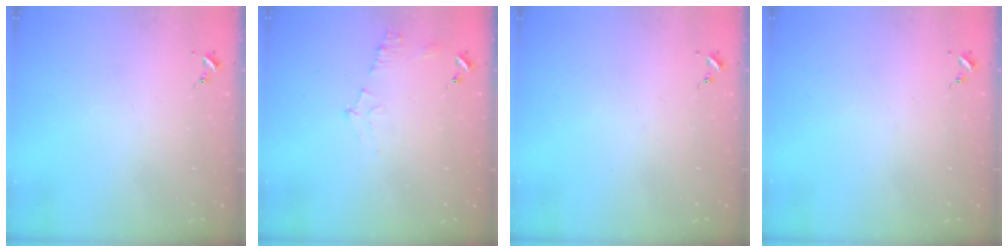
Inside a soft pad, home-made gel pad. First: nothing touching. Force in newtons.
{"total": 6.4, "press": 6.4, "slide": 0.8}
{"total": 0.0}
{"total": 0.0}